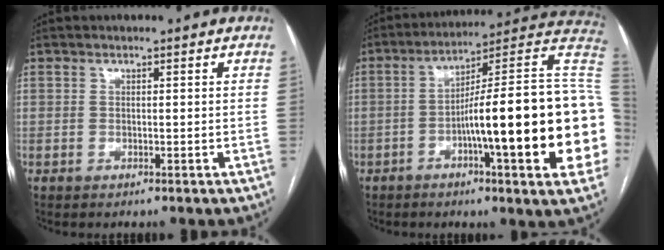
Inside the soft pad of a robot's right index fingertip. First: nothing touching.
{"total": 25.1, "force": [-3.8, 1.6, 24.8], "torque": [-0.253, 0.020, -0.061]}